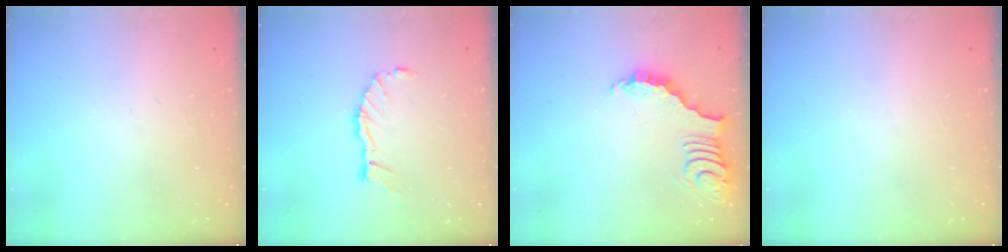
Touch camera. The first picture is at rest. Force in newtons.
{"total": 5.7, "press": 5.7, "slide": 0.1}
{"total": 3.9, "press": 3.9, "slide": 0.6}
{"total": 0.0}